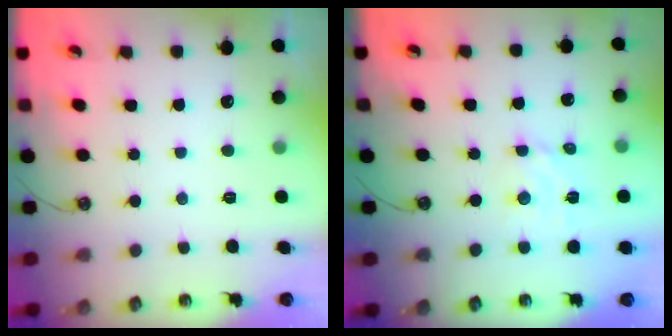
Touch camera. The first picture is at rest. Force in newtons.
{"total": 3.9, "press": 3.8, "slide": 0.8}